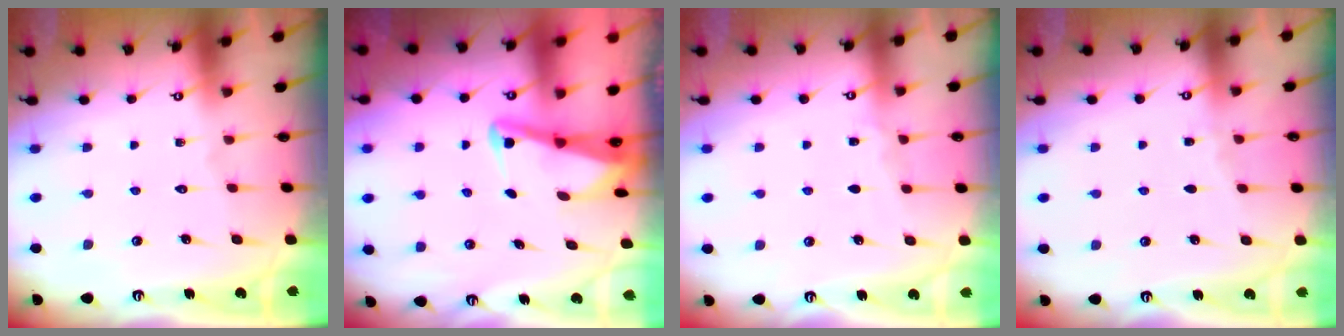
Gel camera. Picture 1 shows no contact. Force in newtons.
{"total": 3.2, "press": 3.2, "slide": 0.3}
{"total": 2.8, "press": 2.8, "slide": 0.4}
{"total": 2.4, "press": 2.3, "slide": 0.4}